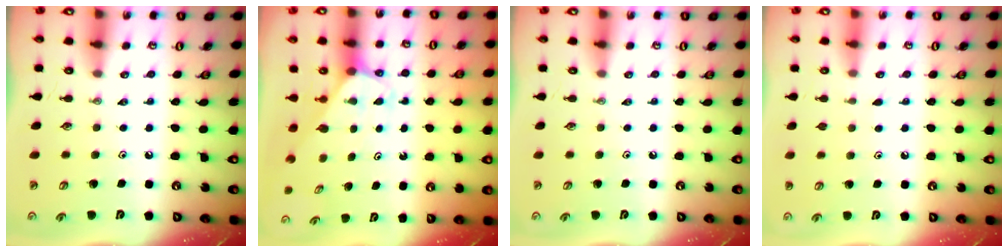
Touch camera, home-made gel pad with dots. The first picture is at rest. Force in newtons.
{"total": 2.5, "press": 2.5, "slide": 0.1}
{"total": 0.0}
{"total": 6.2, "press": 6.1, "slide": 0.5}